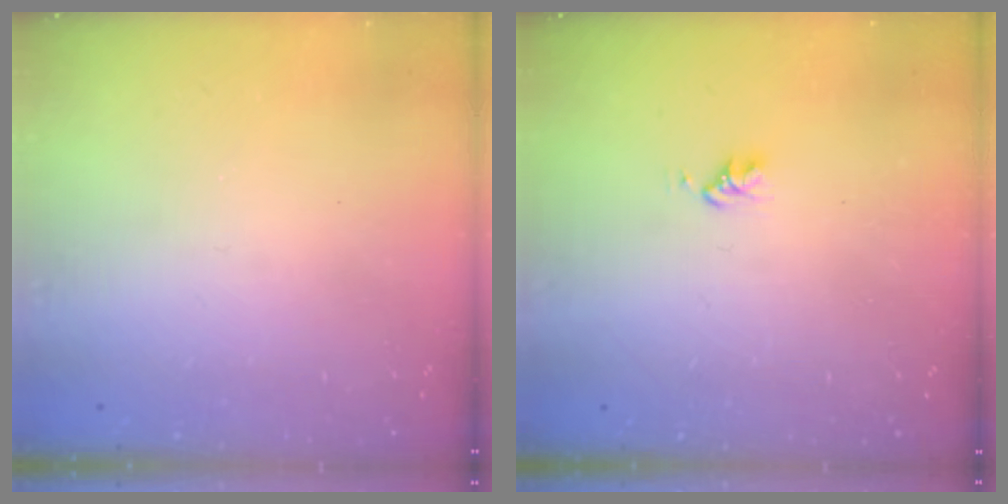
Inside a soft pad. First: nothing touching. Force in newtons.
{"total": 2.6, "press": 2.6, "slide": 0.4}